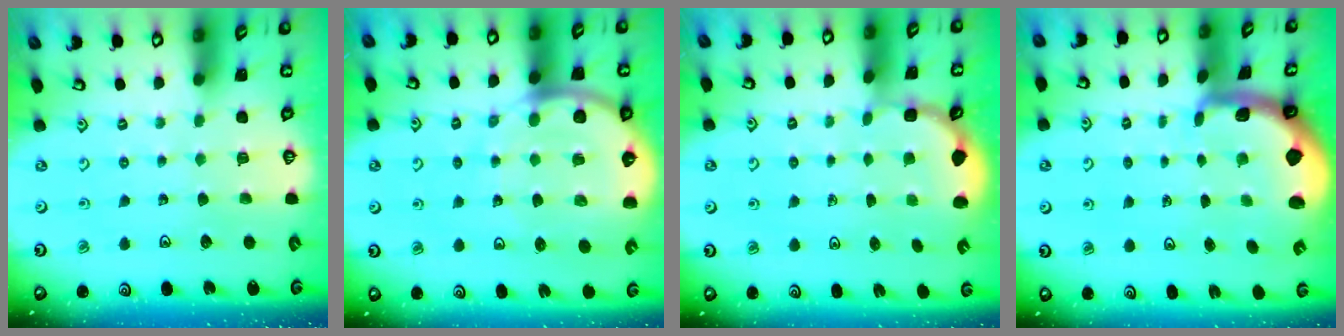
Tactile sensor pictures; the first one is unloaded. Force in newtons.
{"total": 10.5, "press": 10.4, "slide": 1.6}
{"total": 3.7, "press": 3.4, "slide": 1.6}
{"total": 1.7, "press": 1.7, "slide": 0.4}